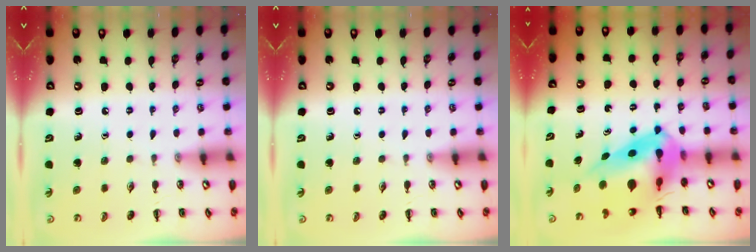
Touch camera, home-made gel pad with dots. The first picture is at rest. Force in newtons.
{"total": 0.0}
{"total": 11.2, "press": 10.7, "slide": 3.1}